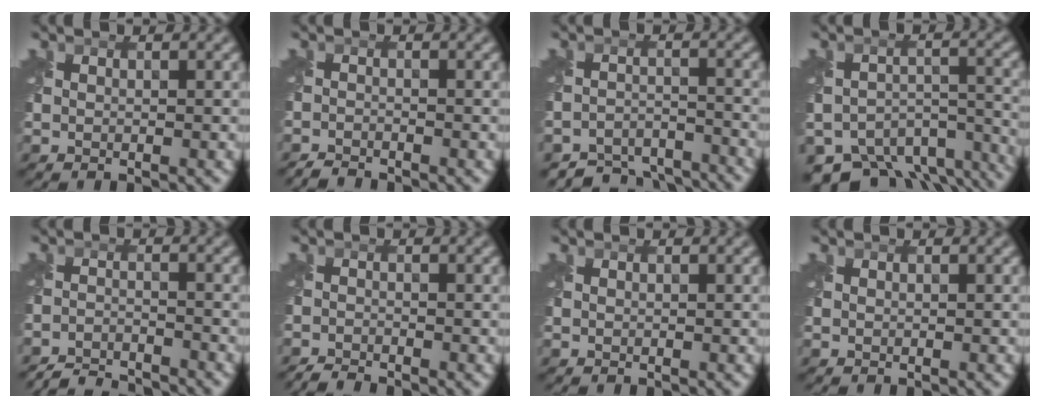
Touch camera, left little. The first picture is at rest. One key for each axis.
{"total": 1.6, "fx": -1.6, "fy": 0.1, "fz": 0.1, "tx": -0.001, "ty": -0.006, "tz": -0.038}
{"total": 5.7, "fx": -5.4, "fy": 1.6, "fz": 0.7, "tx": -0.009, "ty": -0.019, "tz": -0.089}
{"total": 12.0, "fx": -10.2, "fy": 5.1, "fz": 3.7, "tx": -0.050, "ty": -0.017, "tz": -0.130}
{"total": 4.4, "fx": -4.3, "fy": 0.5, "fz": 0.6, "tx": -0.011, "ty": -0.008, "tz": -0.082}
{"total": 1.9, "fx": -1.9, "fy": 0.0, "fz": 0.3, "tx": -0.008, "ty": -0.006, "tz": -0.045}
{"total": 0.0}
{"total": 0.0}